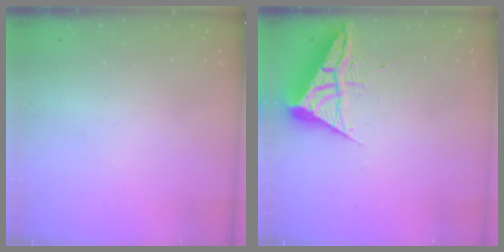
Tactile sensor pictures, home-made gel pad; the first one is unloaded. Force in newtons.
{"total": 7.3, "press": 7.3, "slide": 0.5}